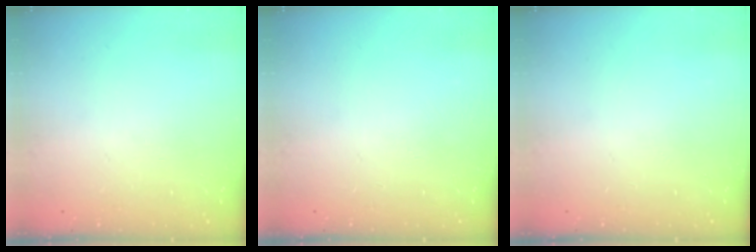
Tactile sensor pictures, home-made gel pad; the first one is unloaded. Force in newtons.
{"total": 0.0}
{"total": 0.0}